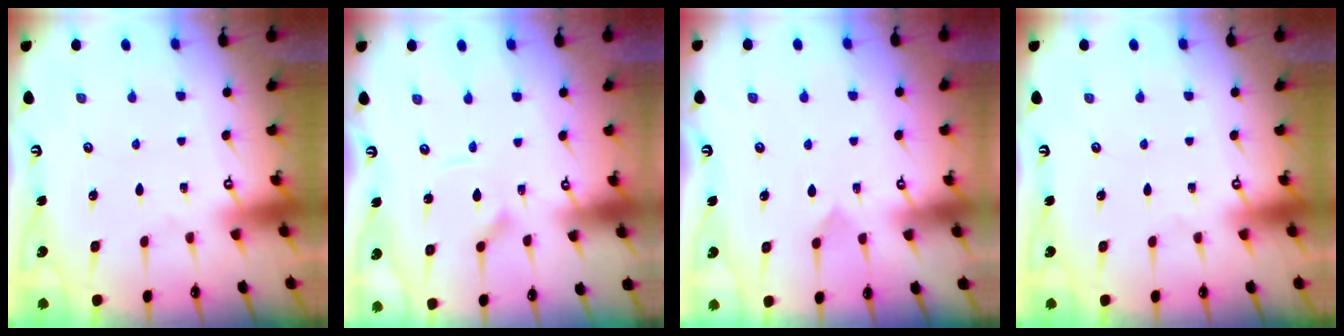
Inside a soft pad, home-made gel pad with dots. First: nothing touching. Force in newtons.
{"total": 3.1, "press": 3.1, "slide": 0.4}
{"total": 4.6, "press": 4.6, "slide": 0.4}
{"total": 0.0}